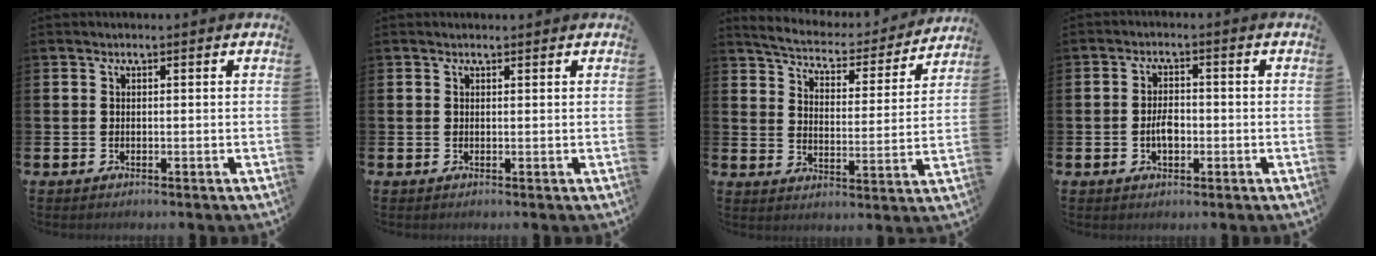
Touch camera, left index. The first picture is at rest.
{"total": 0.5, "force": [0.5, 0.1, 0.1], "torque": [0.007, -0.003, 0.007]}
{"total": 5.9, "force": [5.7, 0.9, 1.2], "torque": [-0.056, -0.045, 0.095]}
{"total": 3.0, "force": [-0.6, 1.7, 2.4], "torque": [-0.036, 0.000, -0.013]}